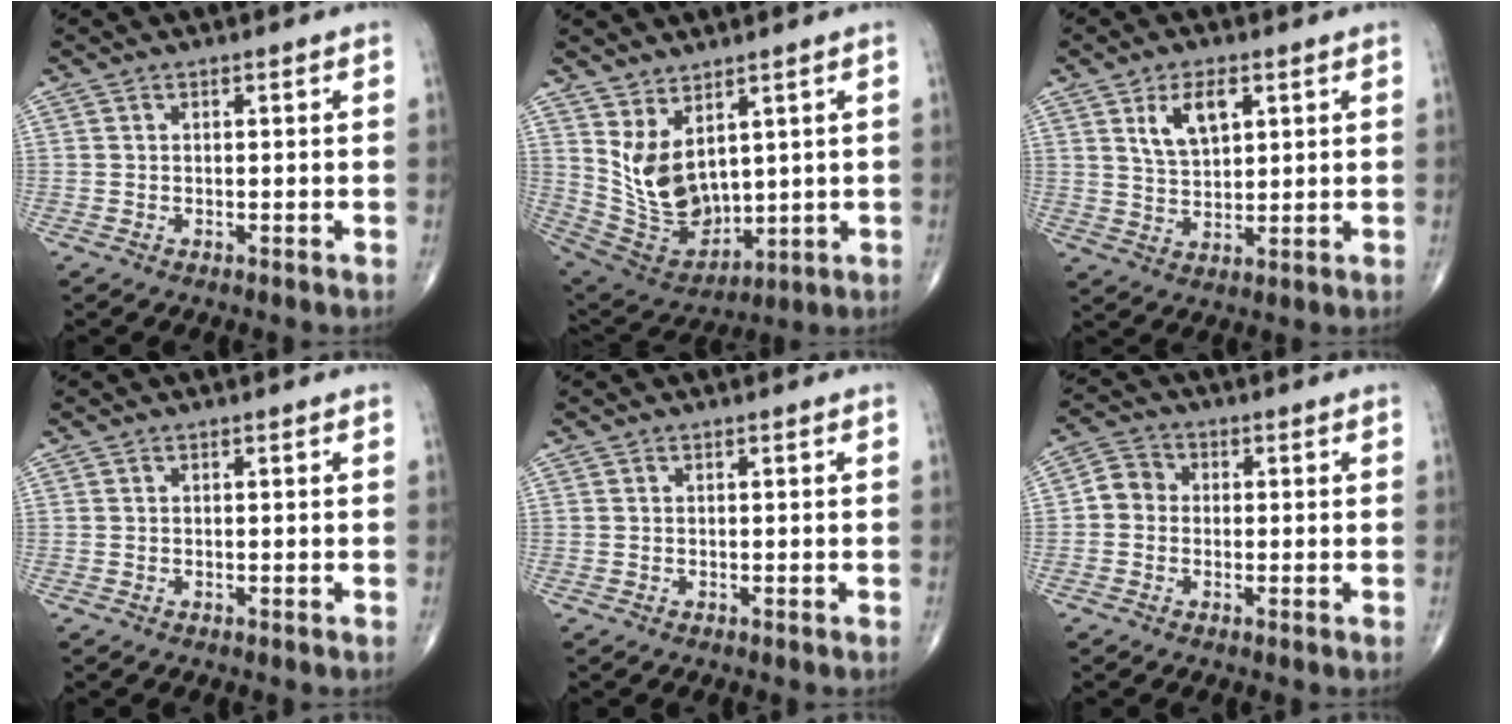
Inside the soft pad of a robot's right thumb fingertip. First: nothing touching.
{"total": 12.0, "force": [4.0, 6.9, 8.9], "torque": [-0.143, -0.030, 0.106]}
{"total": 7.5, "force": [3.2, 3.9, 5.5], "torque": [-0.088, -0.014, 0.064]}
{"total": 0.0}
{"total": 0.0}
{"total": 4.2, "force": [-0.4, 3.8, 1.8], "torque": [-0.016, 0.013, -0.019]}